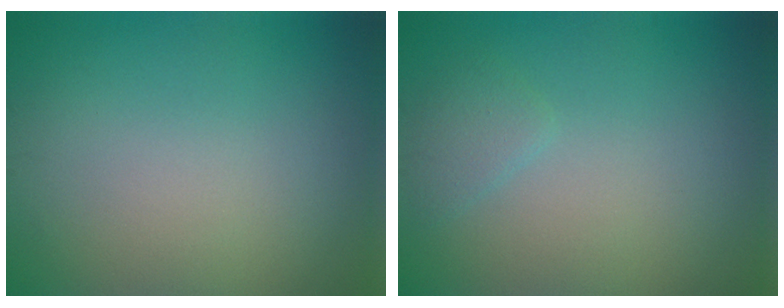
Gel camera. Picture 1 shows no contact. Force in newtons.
{"total": 1.3, "press": 1.2, "slide": 0.2}